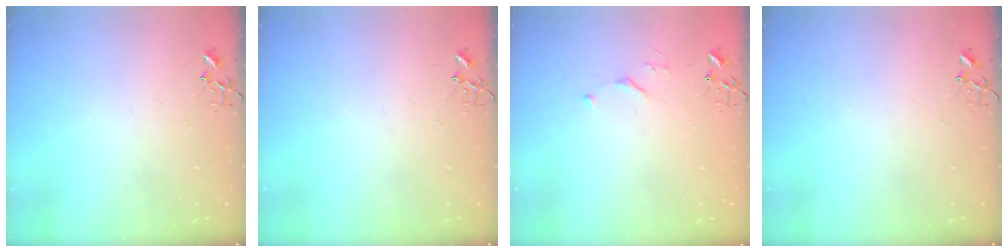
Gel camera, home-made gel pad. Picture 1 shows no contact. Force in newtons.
{"total": 0.0}
{"total": 3.9, "press": 3.9, "slide": 0.5}
{"total": 0.0}